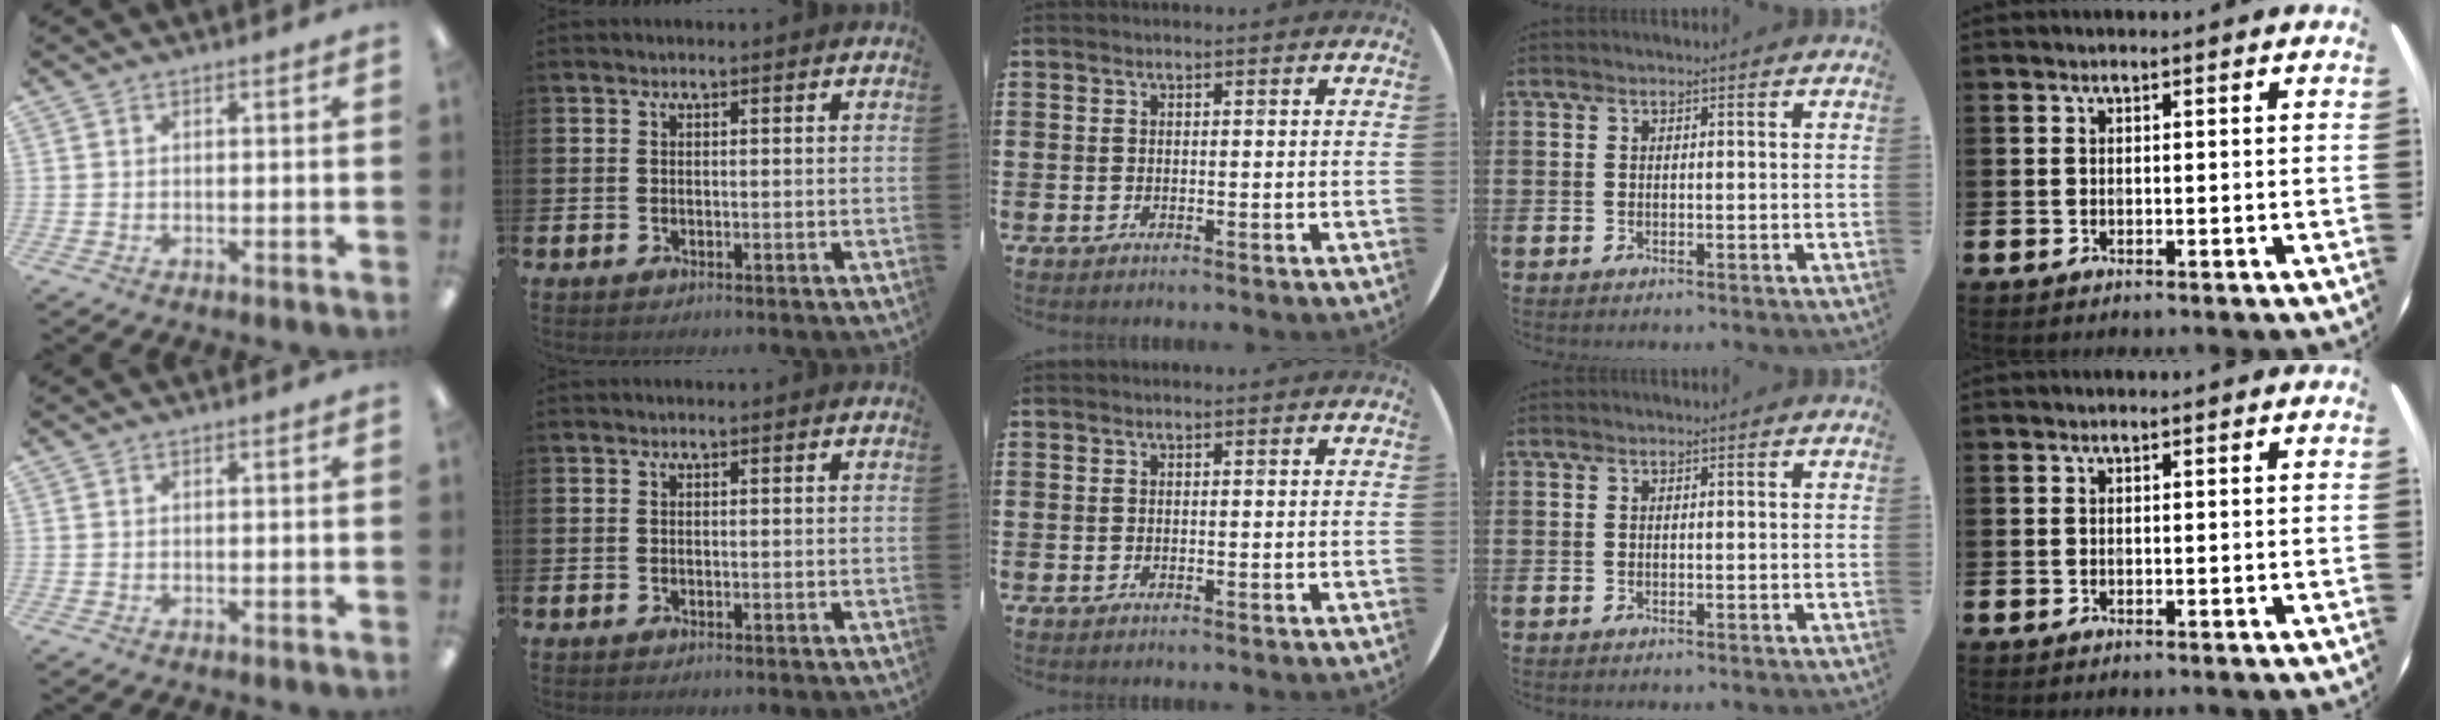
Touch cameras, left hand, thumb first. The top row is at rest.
{}